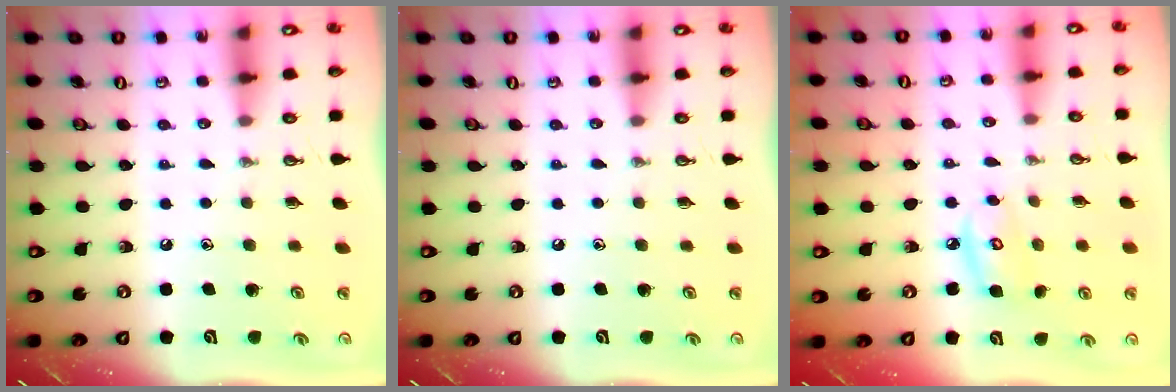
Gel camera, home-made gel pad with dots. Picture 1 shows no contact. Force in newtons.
{"total": 0.0}
{"total": 6.3, "press": 6.3, "slide": 0.3}